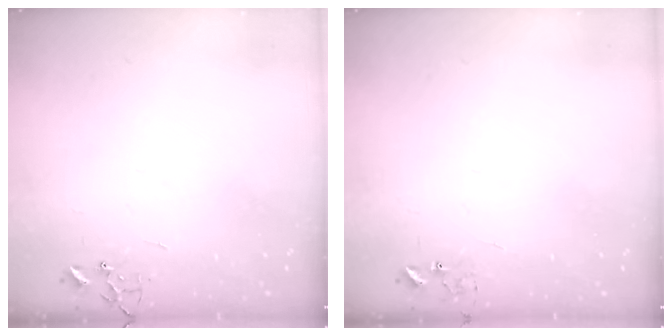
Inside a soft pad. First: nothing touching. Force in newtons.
{"total": 5.9, "press": 5.9, "slide": 0.5}